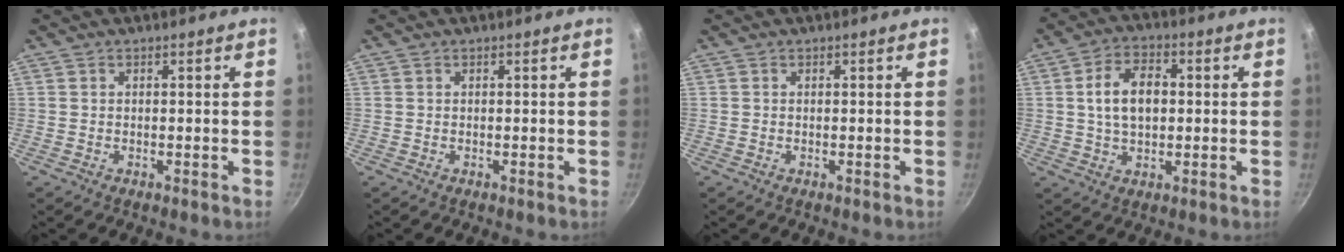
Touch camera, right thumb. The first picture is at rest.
{"total": 0.0}
{"total": 0.0}
{"total": 9.2, "force": [0.9, 5.8, 7.1], "torque": [-0.108, 0.014, 0.012]}